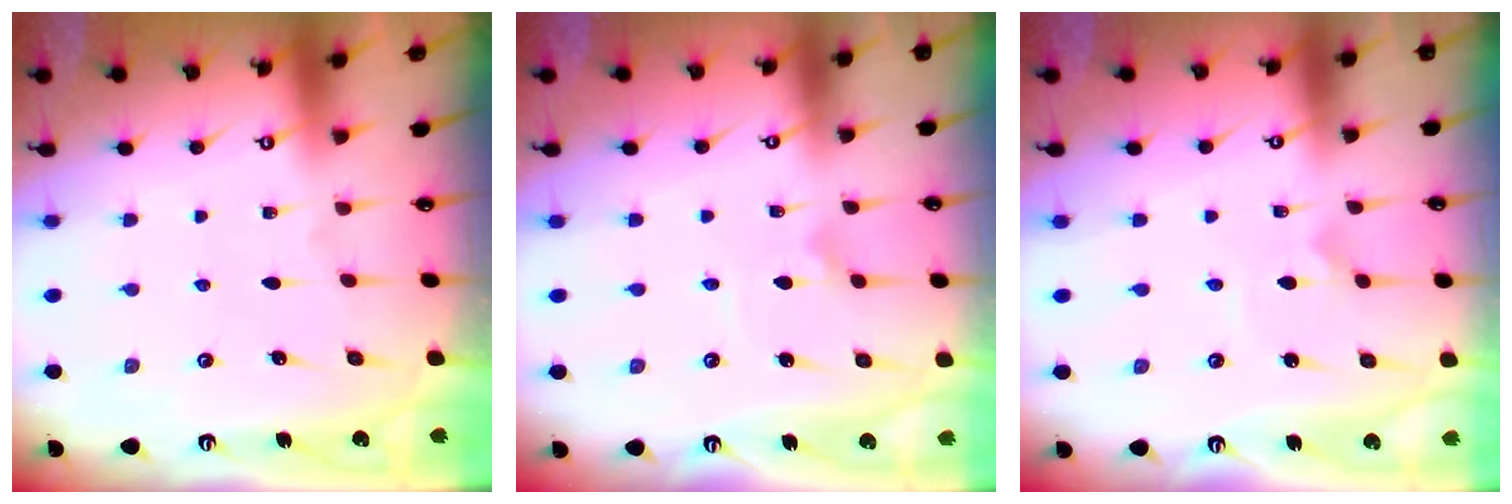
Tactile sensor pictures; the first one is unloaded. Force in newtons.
{"total": 1.3, "press": 1.3, "slide": 0.2}
{"total": 2.3, "press": 2.3, "slide": 0.0}